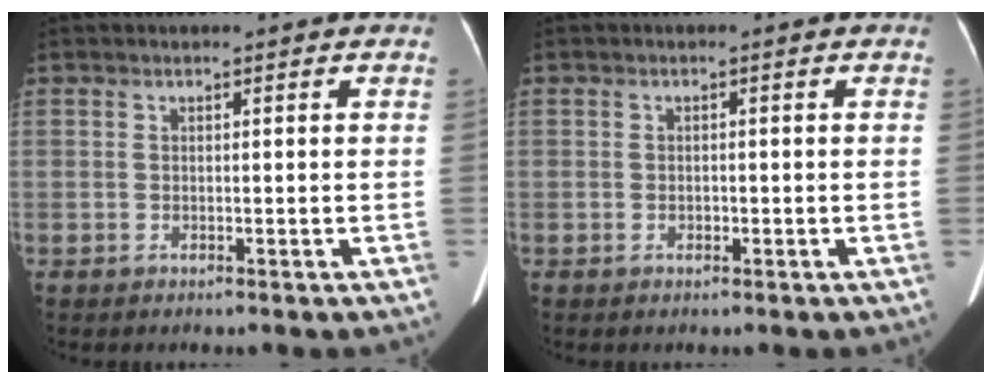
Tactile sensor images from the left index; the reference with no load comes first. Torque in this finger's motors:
{"motor_torque": [-0.17, 0.19, -0.09, -0.01]}